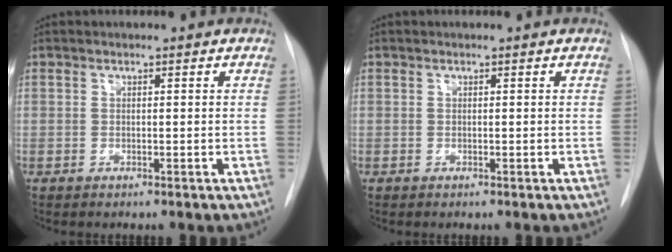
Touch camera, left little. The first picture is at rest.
{"total": 0.0}